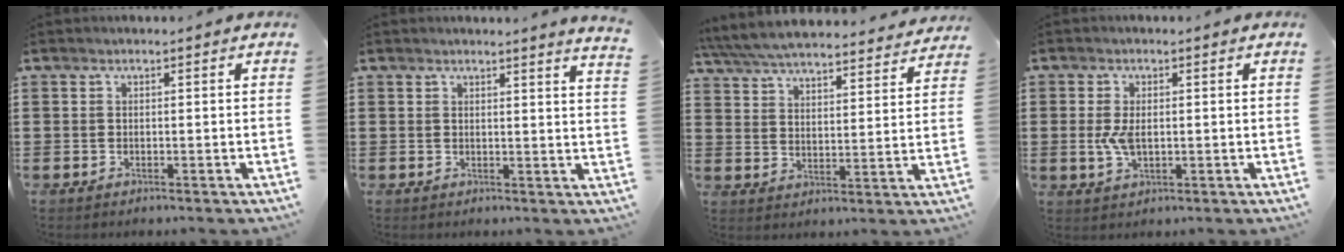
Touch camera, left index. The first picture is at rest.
{"total": 2.1, "force": [2.0, -0.6, 0.6], "torque": [-0.008, -0.011, 0.036]}
{"total": 6.0, "force": [5.8, 0.1, 1.3], "torque": [-0.053, -0.037, 0.101]}
{"total": 3.9, "force": [0.0, 2.0, 3.3], "torque": [-0.088, -0.003, -0.008]}